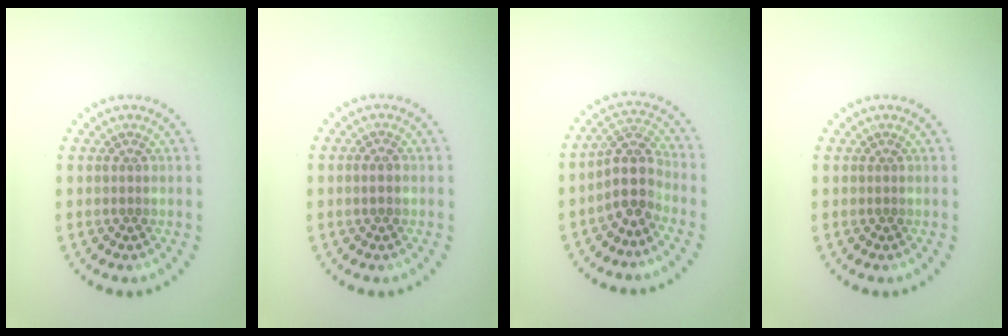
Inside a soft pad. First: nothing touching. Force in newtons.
{"total": 0.7, "press": 0.6, "slide": 0.2}
{"total": 3.8, "press": 3.0, "slide": 2.3}
{"total": 0.0}